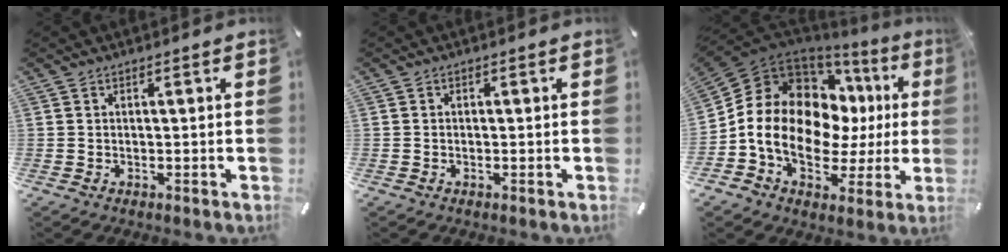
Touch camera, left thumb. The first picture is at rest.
{"total": 0.5, "force": [-0.3, 0.3, 0.3], "torque": [-0.006, 0.000, -0.007]}
{"total": 17.6, "force": [0.8, 14.1, 10.5], "torque": [-0.195, -0.020, 0.021]}